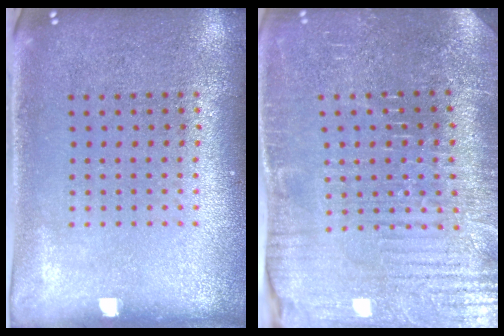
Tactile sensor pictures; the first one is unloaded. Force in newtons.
{"total": 4.1, "press": 4.1, "slide": 0.6}